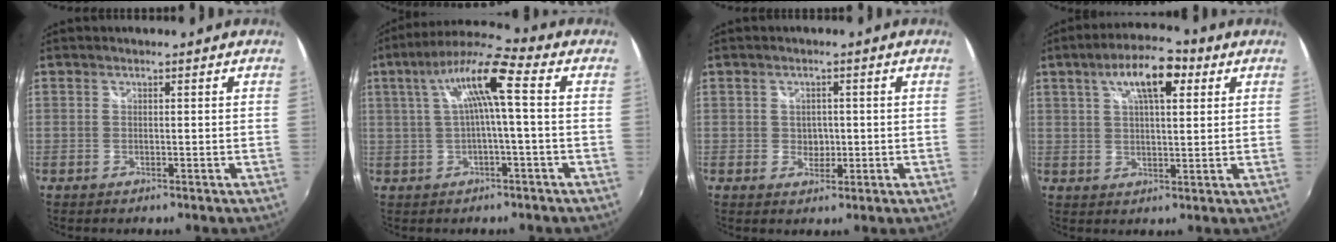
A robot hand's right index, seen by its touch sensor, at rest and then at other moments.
{"total": 10.2, "force": [1.5, 1.0, 10.1], "torque": [-0.192, 0.024, 0.029]}
{"total": 2.6, "force": [-0.2, 2.4, 1.1], "torque": [-0.014, 0.001, -0.003]}
{"total": 10.2, "force": [4.4, 3.7, 8.4], "torque": [-0.144, 0.024, 0.070]}